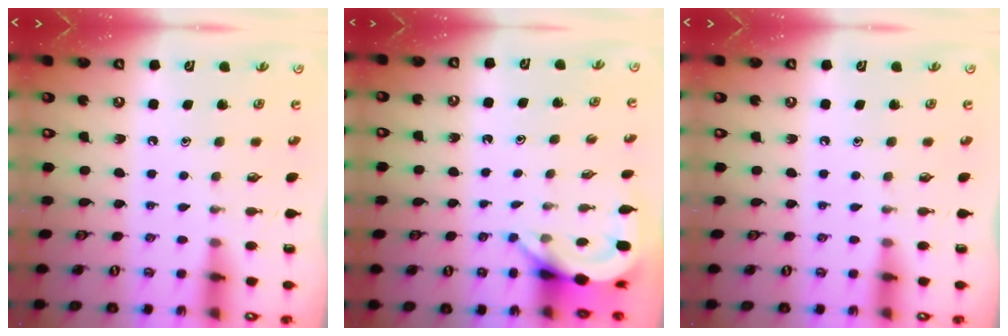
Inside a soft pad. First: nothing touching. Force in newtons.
{"total": 5.2, "press": 5.2, "slide": 0.2}
{"total": 0.0}